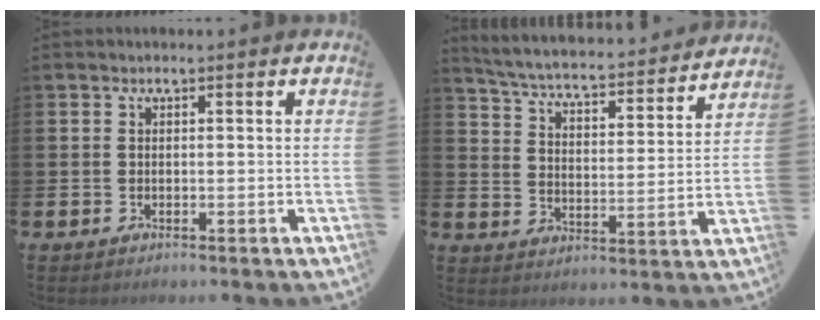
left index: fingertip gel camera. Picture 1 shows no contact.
{"total": 5.4, "force": [5.2, 0.4, 1.6], "torque": [-0.060, -0.049, 0.083]}